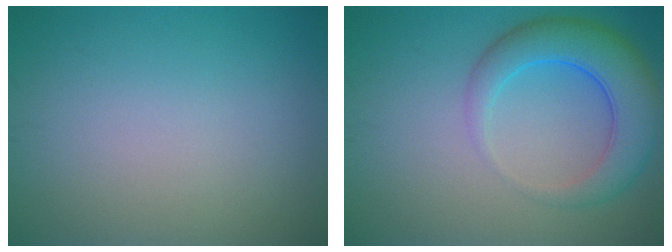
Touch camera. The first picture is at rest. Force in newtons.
{"total": 6.2, "press": 6.2, "slide": 0.4}